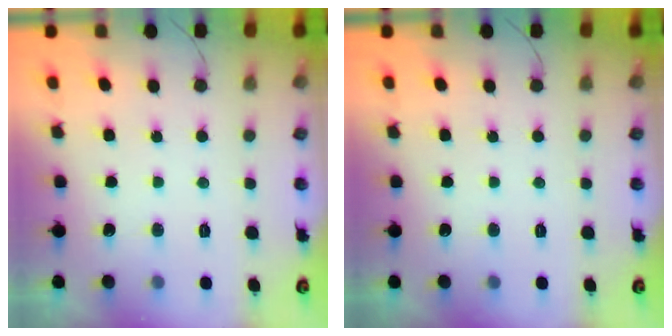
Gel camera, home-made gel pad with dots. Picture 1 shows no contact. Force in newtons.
{"total": 0.0}